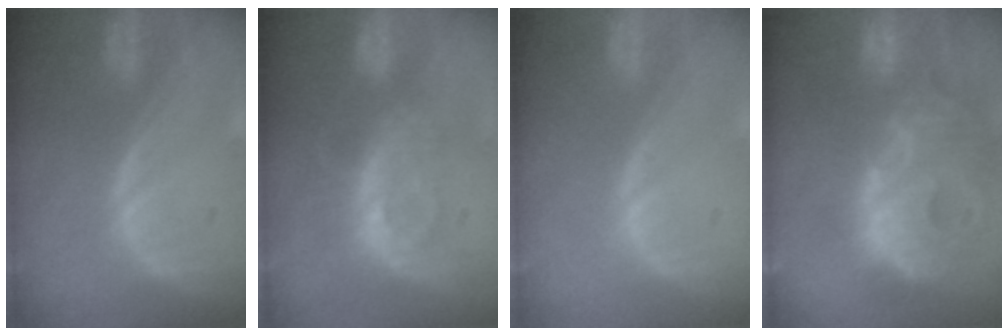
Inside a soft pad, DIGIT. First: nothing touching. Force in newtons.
{"total": 9.2, "press": 8.1, "slide": 4.3}
{"total": 0.0}
{"total": 14.8, "press": 12.9, "slide": 7.4}